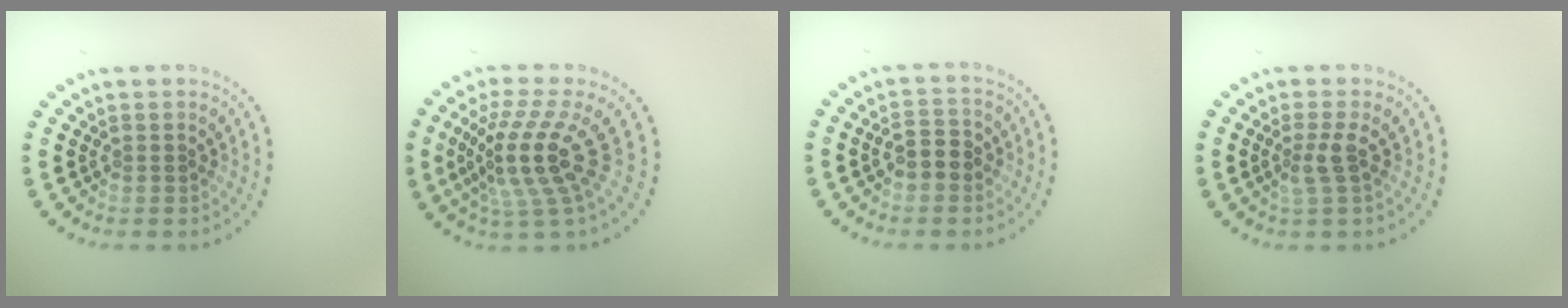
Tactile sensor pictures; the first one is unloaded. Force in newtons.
{"total": 5.1, "press": 3.6, "slide": 3.6}
{"total": 2.3, "press": 2.2, "slide": 0.3}
{"total": 1.7, "press": 1.3, "slide": 1.1}